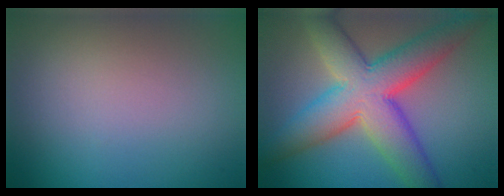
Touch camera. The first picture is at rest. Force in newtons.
{"total": 10.0, "press": 10.0, "slide": 0.6}